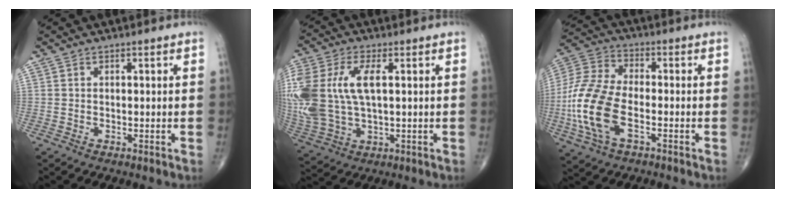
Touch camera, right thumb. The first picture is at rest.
{"total": 19.2, "force": [2.6, 10.2, 16.0], "torque": [-0.395, 0.005, 0.054]}
{"total": 15.7, "force": [-4.1, 7.9, 12.9], "torque": [-0.289, 0.017, -0.081]}